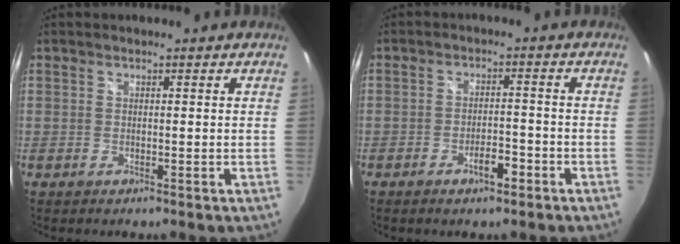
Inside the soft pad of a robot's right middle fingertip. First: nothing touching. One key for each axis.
{"total": 3.9, "fx": -2.6, "fy": 1.5, "fz": 2.6, "tx": -0.048, "ty": 0.001, "tz": -0.036}